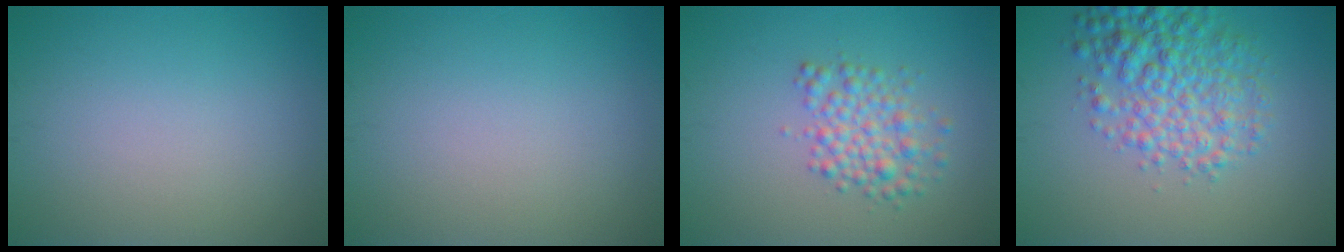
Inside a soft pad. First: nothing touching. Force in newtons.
{"total": 0.0}
{"total": 3.3, "press": 3.3, "slide": 0.0}
{"total": 5.9, "press": 5.9, "slide": 0.1}